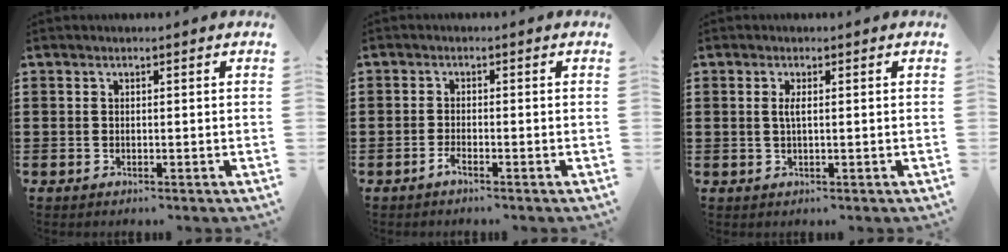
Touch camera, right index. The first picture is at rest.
{"total": 1.5, "force": [-1.3, 0.1, 0.8], "torque": [-0.024, -0.007, -0.026]}
{"total": 1.6, "force": [0.2, 0.3, 1.6], "torque": [-0.032, 0.001, 0.002]}